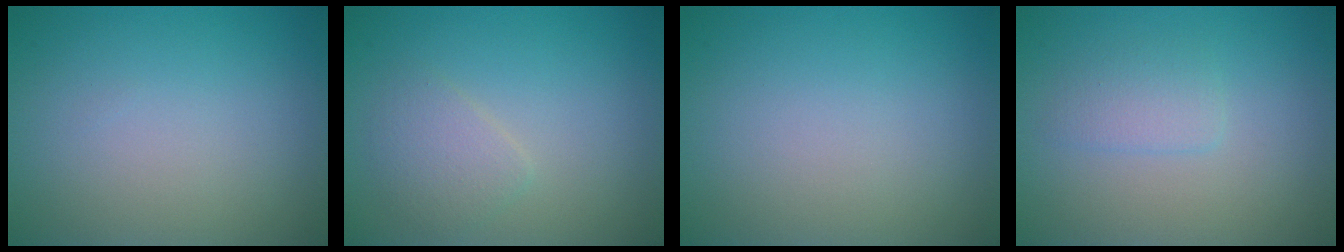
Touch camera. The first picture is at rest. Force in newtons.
{"total": 2.0, "press": 2.0, "slide": 0.0}
{"total": 0.0}
{"total": 1.6, "press": 1.6, "slide": 0.0}